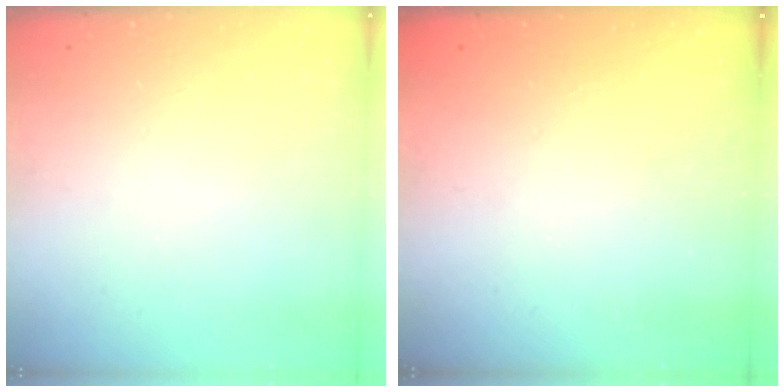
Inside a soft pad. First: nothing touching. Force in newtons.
{"total": 2.4, "press": 2.3, "slide": 0.7}